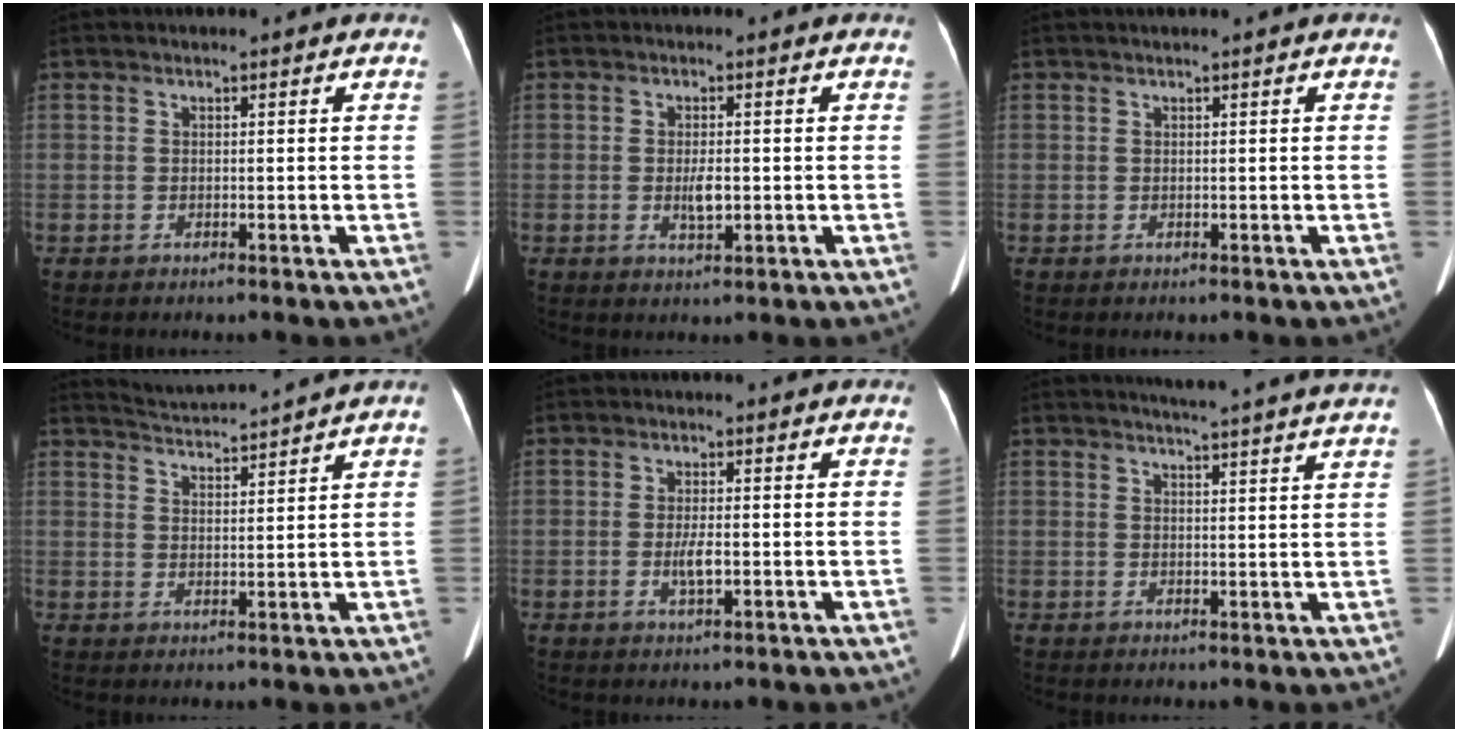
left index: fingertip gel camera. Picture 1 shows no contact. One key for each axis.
{"total": 2.6, "fx": -0.4, "fy": 0.9, "fz": 2.4, "tx": -0.048, "ty": -0.004, "tz": -0.004}
{"total": 0.5, "fx": 0.3, "fy": -0.1, "fz": 0.4, "tx": -0.008, "ty": 0.008, "tz": 0.009}
{"total": 5.7, "fx": 5.5, "fy": -1.6, "fz": 0.5, "tx": -0.019, "ty": 0.001, "tz": 0.092}
{"total": 2.6, "fx": -0.6, "fy": 0.6, "fz": 2.5, "tx": -0.051, "ty": -0.004, "tz": -0.009}
{"total": 12.0, "fx": 11.0, "fy": -1.0, "fz": 4.8, "tx": -0.067, "ty": -0.015, "tz": 0.119}